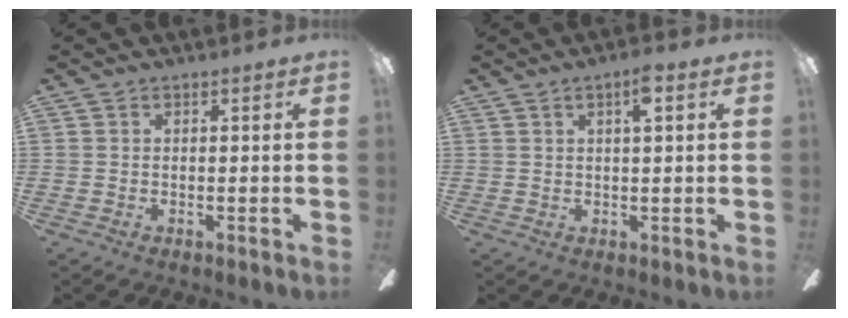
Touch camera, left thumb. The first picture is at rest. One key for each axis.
{"total": 4.1, "fx": 2.0, "fy": 0.9, "fz": 3.4, "tx": -0.057, "ty": 0.000, "tz": 0.029}